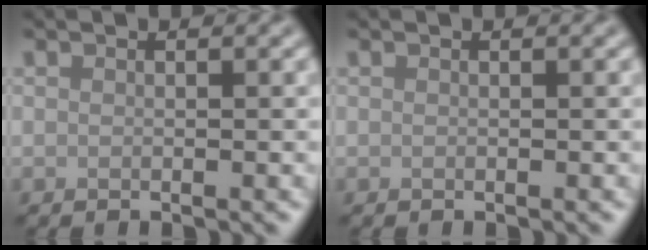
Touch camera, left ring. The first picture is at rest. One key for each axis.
{"total": 0.0}